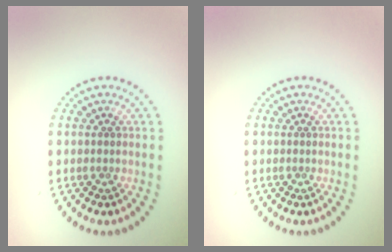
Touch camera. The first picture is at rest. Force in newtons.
{"total": 0.0}